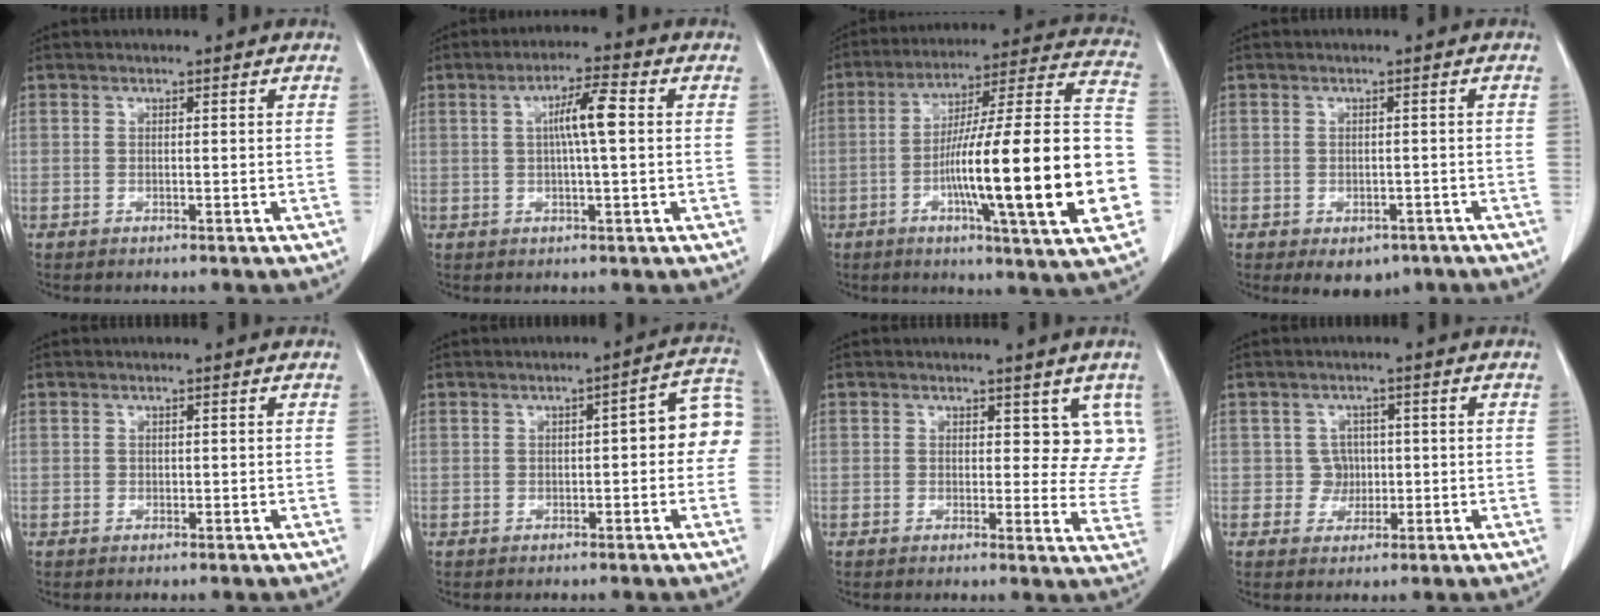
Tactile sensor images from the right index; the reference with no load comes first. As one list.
[{"total": 5.8, "force": [0.8, 0.3, 5.8], "torque": [-0.103, 0.009, 0.011]}, {"total": 27.0, "force": [-5.9, 1.2, 26.3], "torque": [-0.336, 0.002, -0.101]}, {"total": 4.6, "force": [-2.8, 3.1, 1.9], "torque": [-0.012, 0.002, -0.028]}, {"total": 0.0}, {"total": 7.4, "force": [0.0, 2.1, 7.1], "torque": [-0.083, 0.036, -0.002]}, {"total": 6.7, "force": [3.8, 3.9, 3.8], "torque": [-0.017, -0.019, 0.031]}, {"total": 2.8, "force": [0.0, 2.8, 0.3], "torque": [0.003, 0.006, 0.000]}]